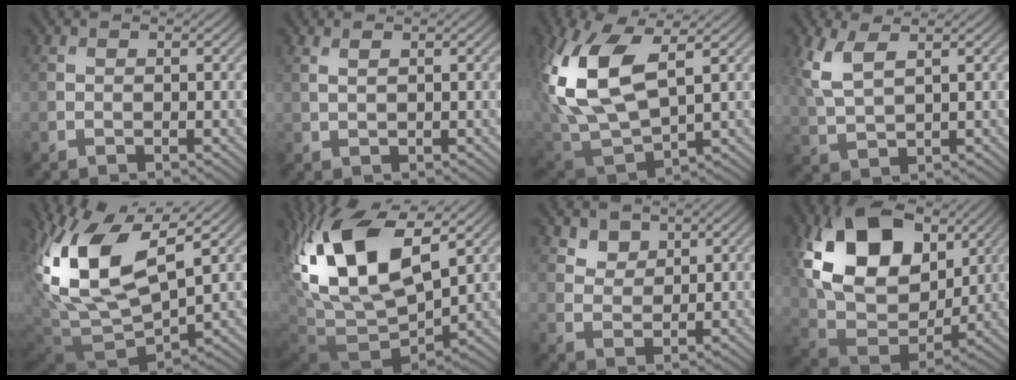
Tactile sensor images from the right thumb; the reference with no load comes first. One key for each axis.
{"total": 1.1, "fx": 0.6, "fy": 0.2, "fz": 0.8, "tx": -0.019, "ty": 0.001, "tz": 0.015}
{"total": 13.8, "fx": 3.5, "fy": 7.5, "fz": 11.1, "tx": -0.272, "ty": 0.002, "tz": 0.074}
{"total": 5.4, "fx": 2.4, "fy": 2.3, "fz": 4.2, "tx": -0.113, "ty": 0.002, "tz": 0.052}
{"total": 15.5, "fx": 5.9, "fy": 6.8, "fz": 12.6, "tx": -0.283, "ty": 0.004, "tz": 0.115}
{"total": 16.8, "fx": 5.7, "fy": 8.2, "fz": 13.6, "tx": -0.303, "ty": 0.004, "tz": 0.111}
{"total": 2.7, "fx": 1.9, "fy": 1.7, "fz": 0.8, "tx": -0.021, "ty": -0.008, "tz": 0.037}
{"total": 17.0, "fx": 6.1, "fy": 11.4, "fz": 11.1, "tx": -0.234, "ty": 0.002, "tz": 0.120}